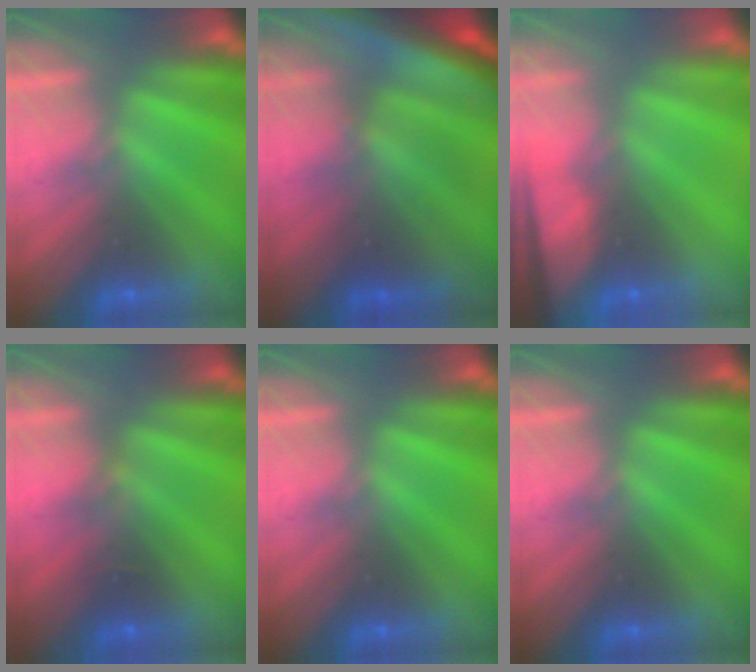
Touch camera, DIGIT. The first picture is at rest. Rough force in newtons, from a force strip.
{"total": 7.5}
{"total": 8.4}
{"total": 2.4}
{"total": 0.0}
{"total": 0.0}